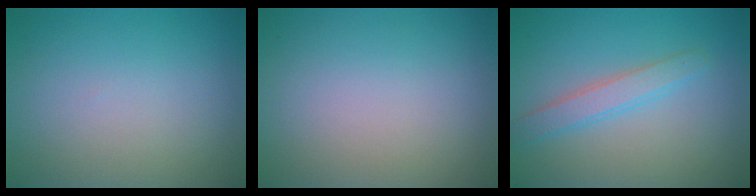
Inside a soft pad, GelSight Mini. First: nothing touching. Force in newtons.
{"total": 0.0}
{"total": 2.4, "press": 2.4, "slide": 0.1}